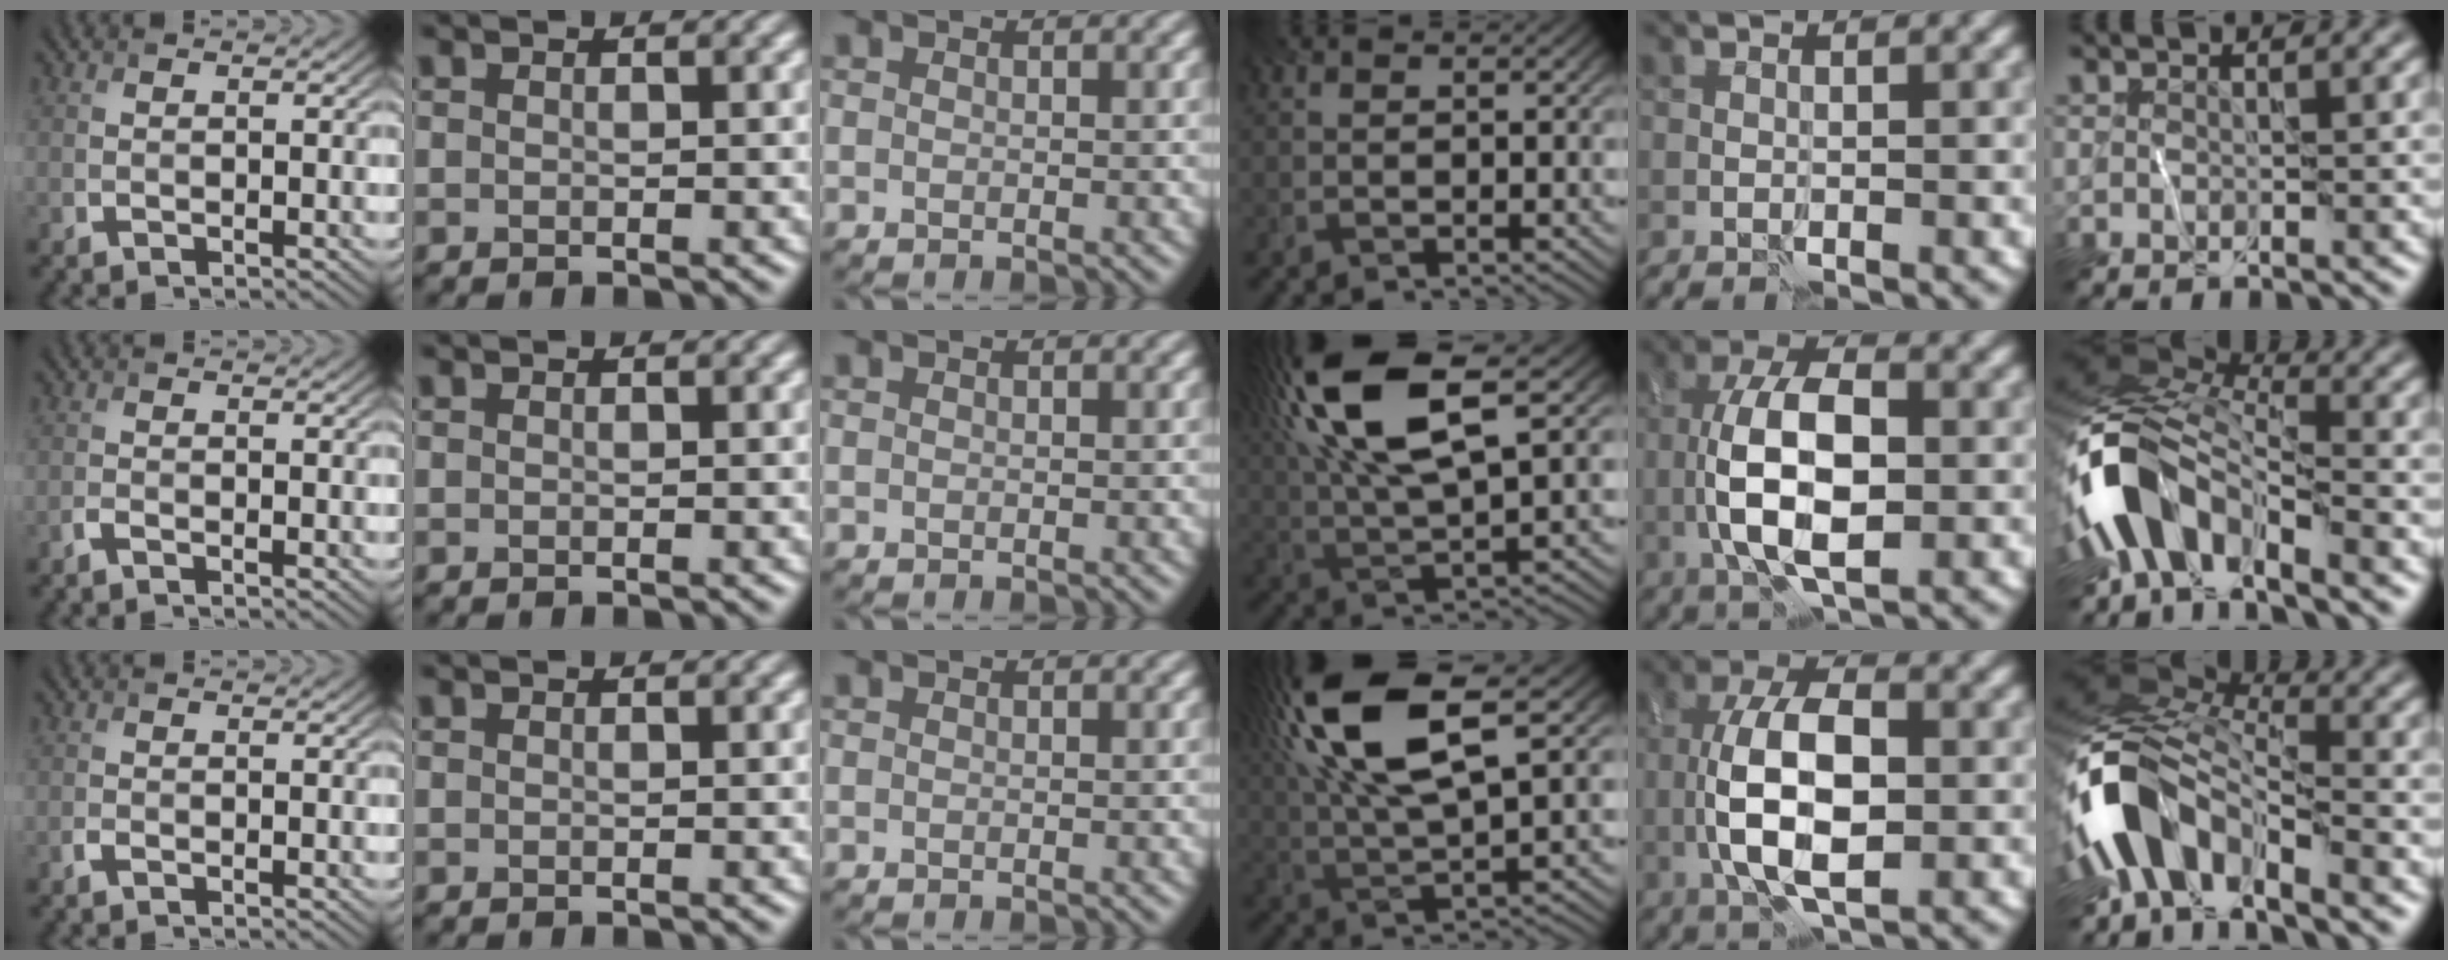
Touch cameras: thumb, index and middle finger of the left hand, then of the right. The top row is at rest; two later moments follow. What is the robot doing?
{"motion": "wipe", "object": "whiteboard"}